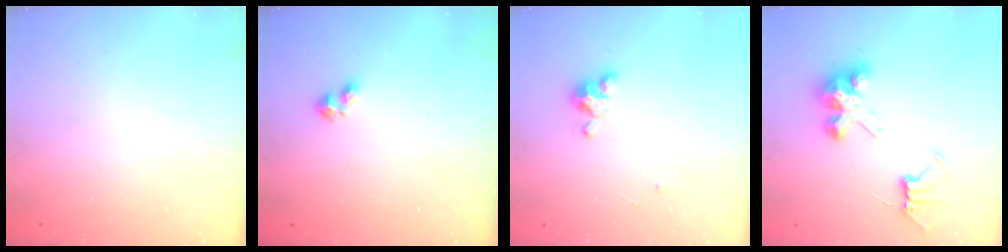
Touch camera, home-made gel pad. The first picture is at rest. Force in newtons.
{"total": 2.2, "press": 2.2, "slide": 0.4}
{"total": 3.8, "press": 3.8, "slide": 0.4}
{"total": 8.0, "press": 8.0, "slide": 0.5}